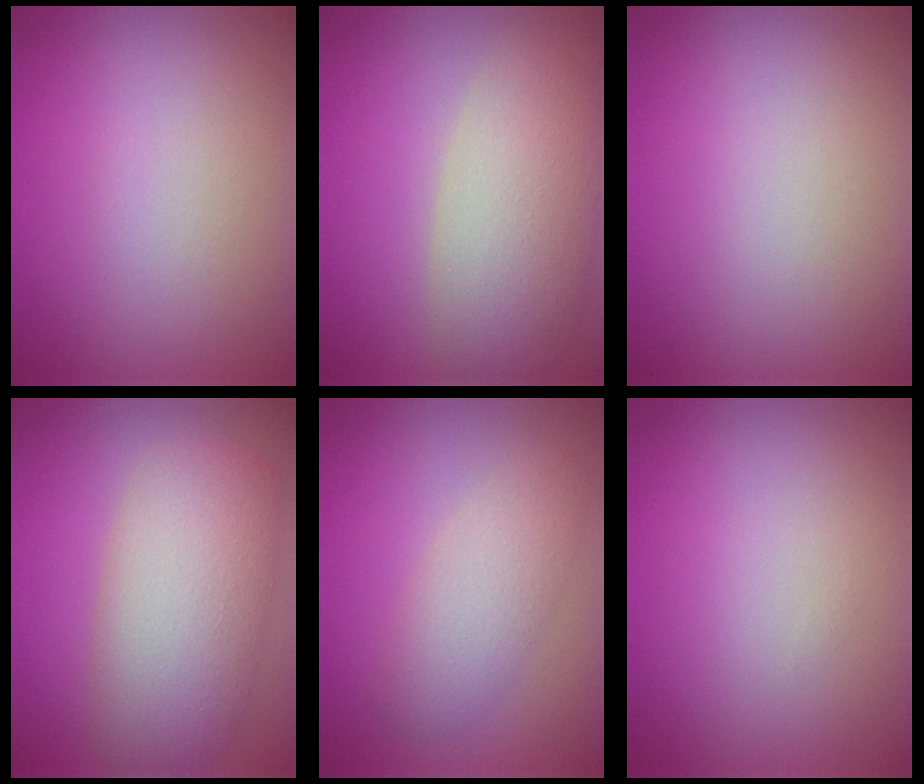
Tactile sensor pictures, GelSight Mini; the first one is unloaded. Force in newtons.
{"total": 6.8, "press": 6.8, "slide": 0.7}
{"total": 0.0}
{"total": 7.7, "press": 7.7, "slide": 0.6}
{"total": 3.5, "press": 3.5, "slide": 0.2}
{"total": 0.0}